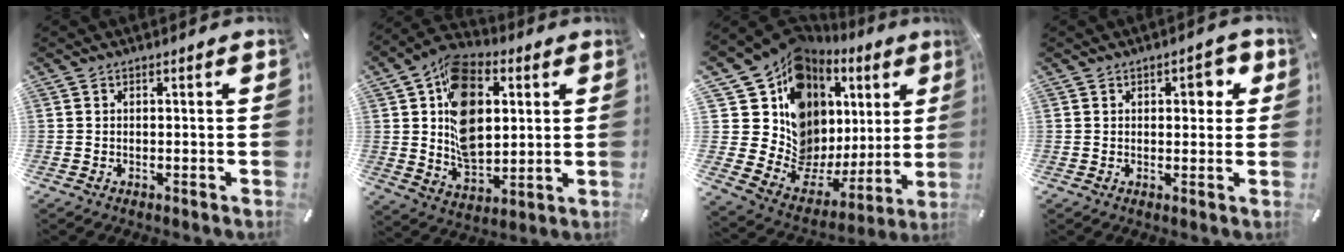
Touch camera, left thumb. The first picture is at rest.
{"total": 16.6, "force": [4.2, 11.6, 11.1], "torque": [-0.198, 0.000, 0.079]}
{"total": 14.3, "force": [6.8, 10.8, 6.4], "torque": [-0.105, -0.104, 0.133]}
{"total": 4.3, "force": [1.4, 2.6, 3.2], "torque": [-0.029, -0.007, 0.012]}